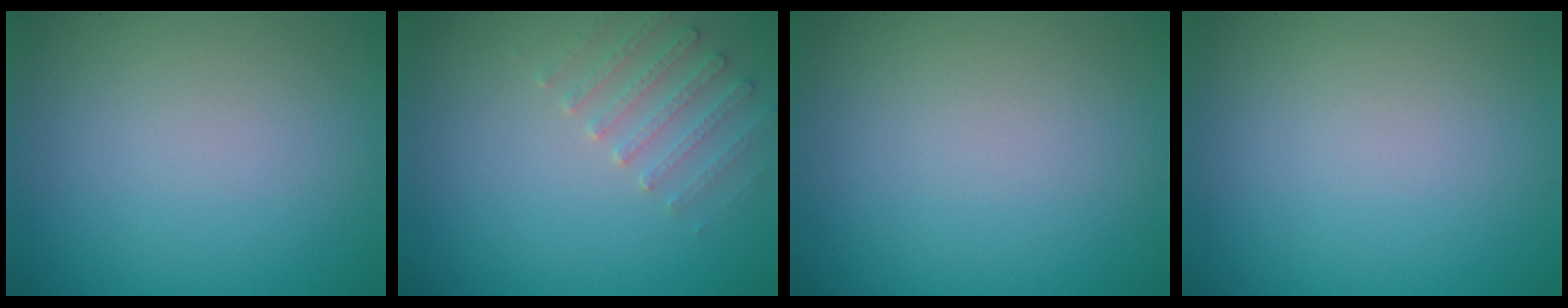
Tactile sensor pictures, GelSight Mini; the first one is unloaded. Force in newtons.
{"total": 2.3, "press": 2.2, "slide": 0.6}
{"total": 0.0}
{"total": 0.0}